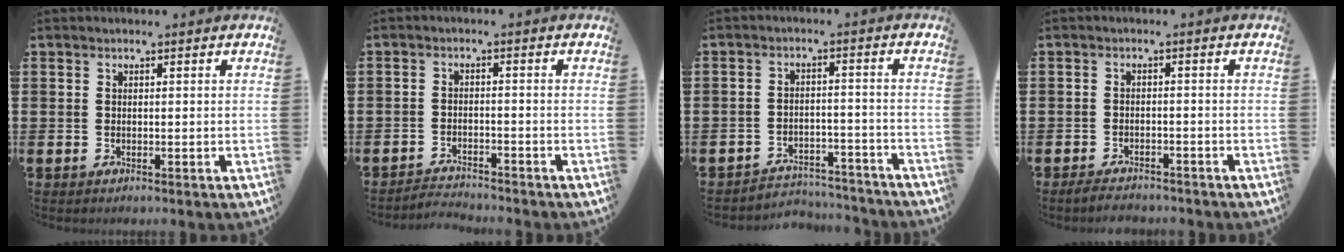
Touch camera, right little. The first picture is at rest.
{"total": 2.3, "force": [-2.3, 0.0, -0.3], "torque": [-0.003, 0.002, -0.051]}
{"total": 3.9, "force": [-3.8, 0.6, 0.2], "torque": [-0.007, 0.007, -0.081]}
{"total": 2.0, "force": [-1.9, 0.2, 0.3], "torque": [-0.009, 0.004, -0.040]}